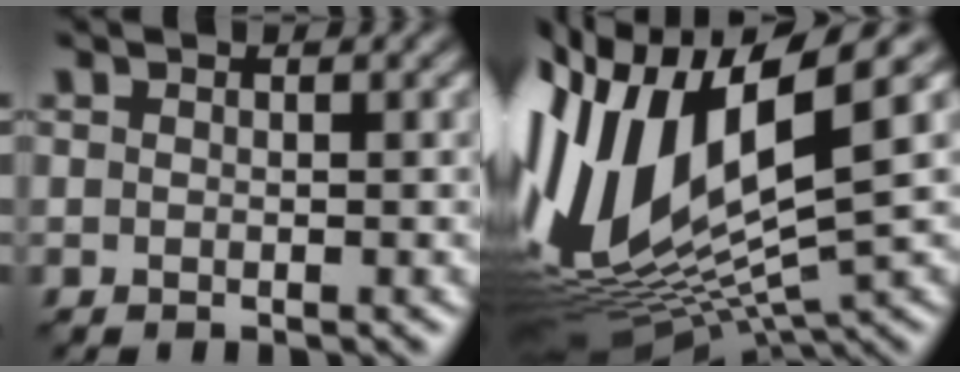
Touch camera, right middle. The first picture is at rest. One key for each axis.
{"total": 15.0, "fx": 1.8, "fy": 5.6, "fz": 13.8, "tx": -0.306, "ty": 0.001, "tz": 0.053}